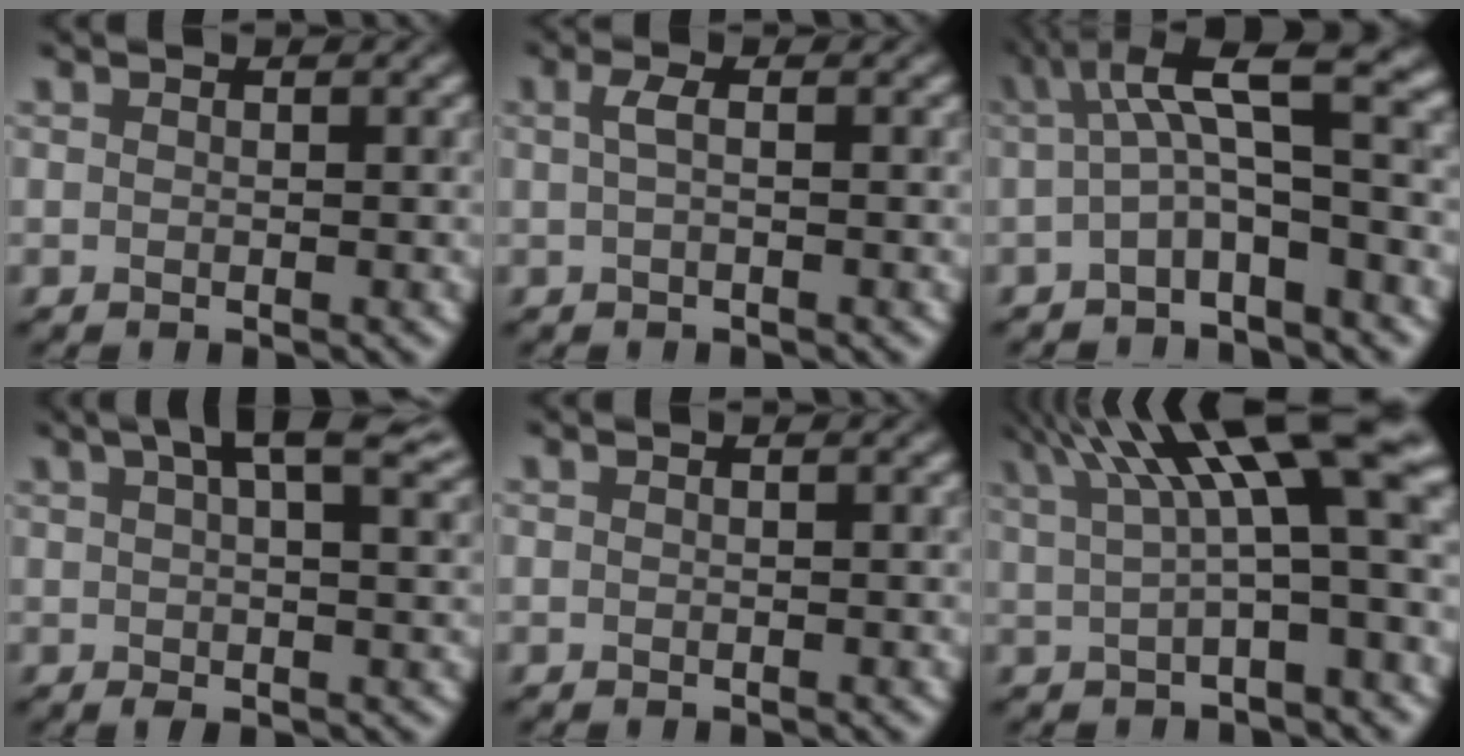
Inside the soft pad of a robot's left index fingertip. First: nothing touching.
{"total": 1.3, "force": [0.2, 0.3, 1.2], "torque": [-0.028, 0.003, 0.002]}
{"total": 6.8, "force": [0.6, 1.8, 6.6], "torque": [-0.100, 0.019, -0.005]}
{"total": 8.3, "force": [3.7, 3.1, 6.7], "torque": [-0.076, 0.020, 0.055]}
{"total": 0.0}
{"total": 11.4, "force": [4.5, 2.8, 10.1], "torque": [-0.147, 0.020, 0.072]}